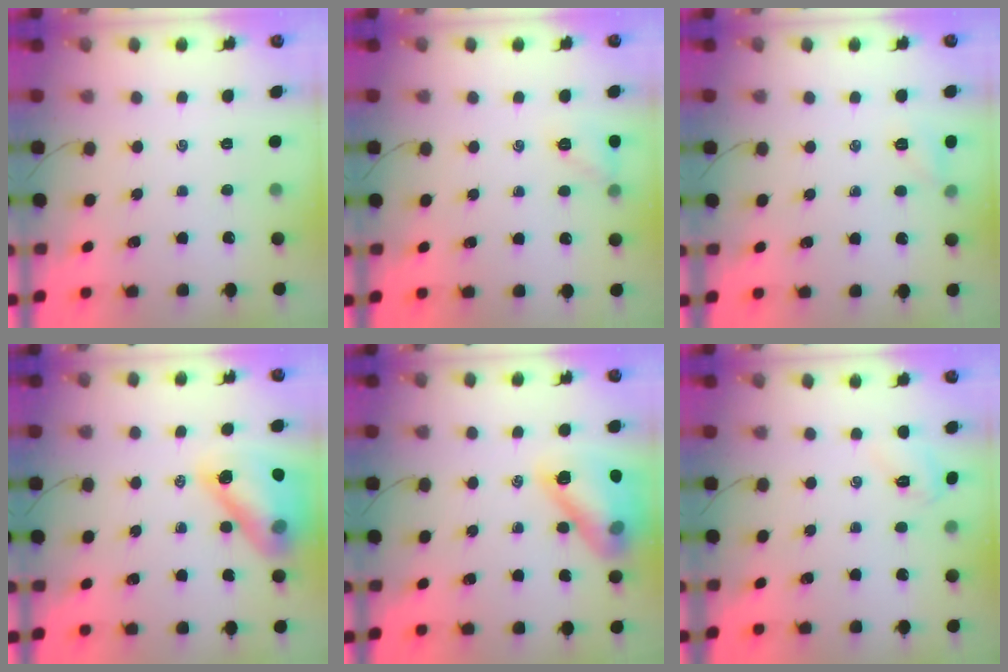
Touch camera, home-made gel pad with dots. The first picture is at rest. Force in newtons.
{"total": 7.2, "press": 7.0, "slide": 1.4}
{"total": 5.7, "press": 5.5, "slide": 1.6}
{"total": 16.7, "press": 16.1, "slide": 4.7}
{"total": 15.8, "press": 15.8, "slide": 1.1}
{"total": 3.9, "press": 3.7, "slide": 1.1}